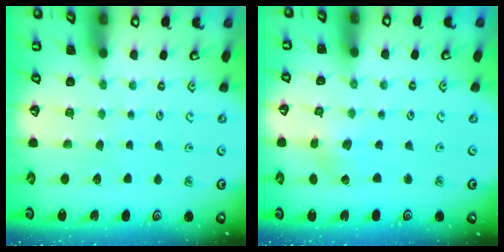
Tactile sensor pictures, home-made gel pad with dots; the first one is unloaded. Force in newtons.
{"total": 0.9, "press": 0.9, "slide": 0.2}